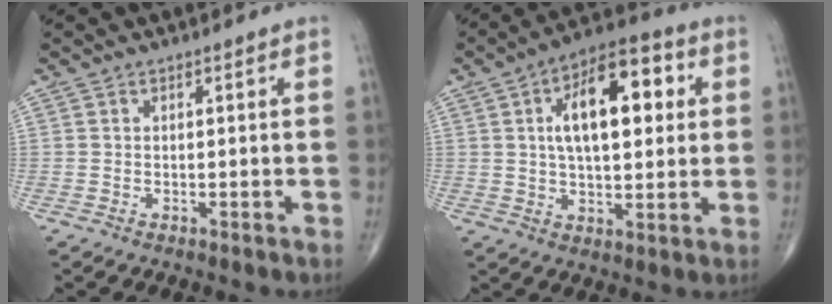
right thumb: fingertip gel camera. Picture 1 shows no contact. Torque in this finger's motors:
{"motor_torque": [0.75, 3.28, 1.65, 0.24, 0.40]}